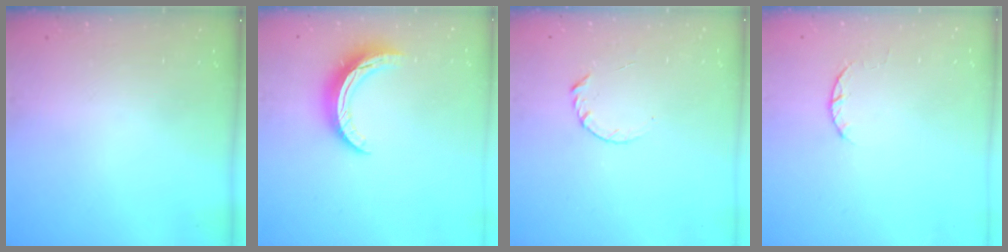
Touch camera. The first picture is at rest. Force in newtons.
{"total": 9.9, "press": 9.9, "slide": 0.7}
{"total": 3.7, "press": 3.6, "slide": 0.4}
{"total": 2.3, "press": 2.3, "slide": 0.4}